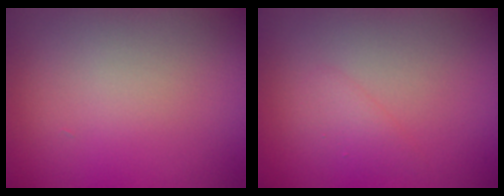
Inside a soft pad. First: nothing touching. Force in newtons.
{"total": 1.4, "press": 1.4, "slide": 0.1}